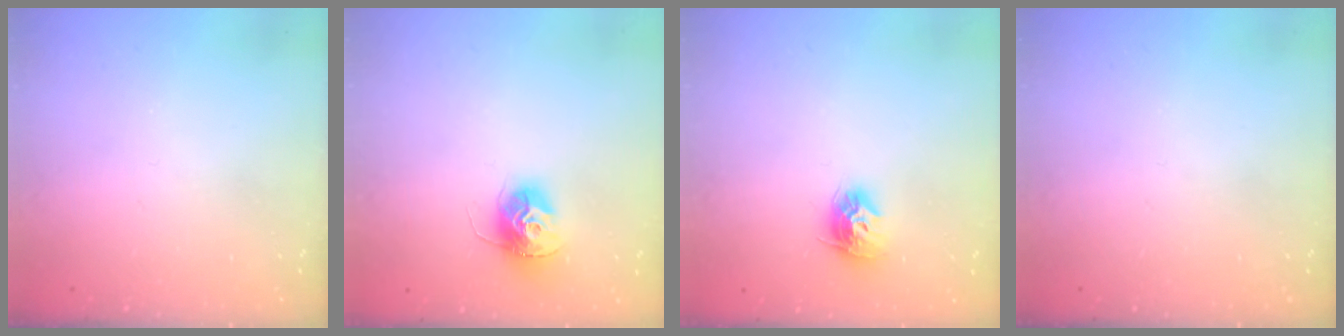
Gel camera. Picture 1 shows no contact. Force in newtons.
{"total": 12.1, "press": 12.1, "slide": 1.1}
{"total": 9.4, "press": 9.4, "slide": 0.6}
{"total": 0.0}